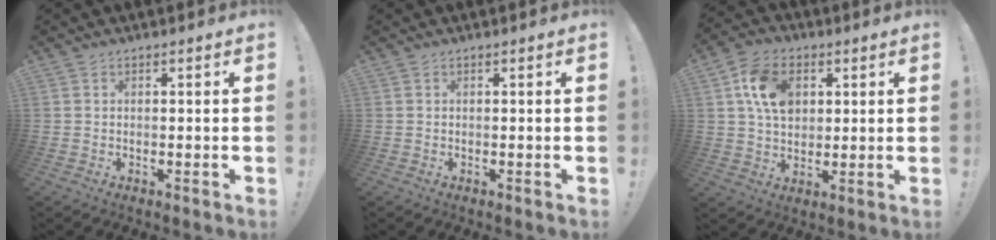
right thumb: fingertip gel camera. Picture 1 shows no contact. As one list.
[{"total": 0.0}, {"total": 12.8, "force": [3.9, 9.3, 7.8], "torque": [-0.125, 0.003, 0.076]}]